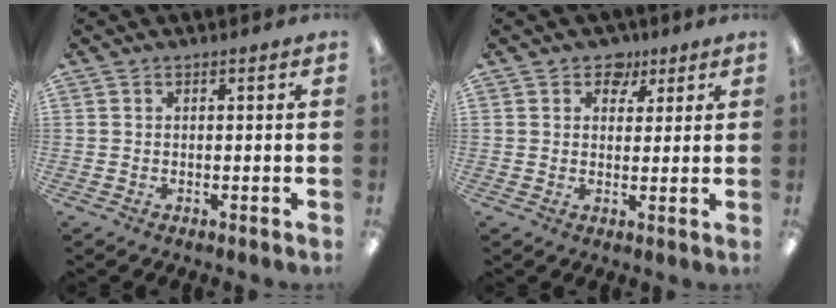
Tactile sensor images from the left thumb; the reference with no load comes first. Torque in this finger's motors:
{"motor_torque": [-0.04, 0.04, -0.16, -0.20, -0.04]}